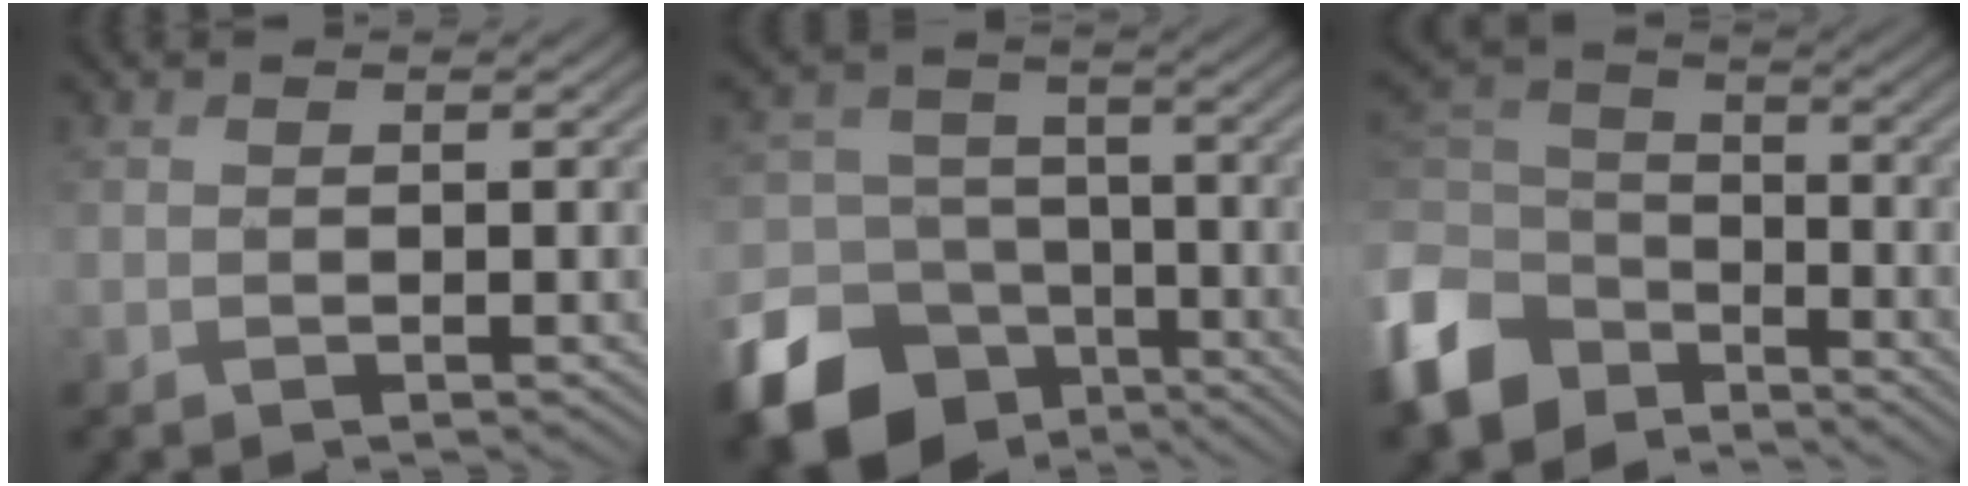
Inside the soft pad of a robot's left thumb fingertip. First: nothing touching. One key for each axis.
{"total": 16.7, "fx": -9.4, "fy": 12.5, "fz": 5.9, "tx": -0.184, "ty": -0.062, "tz": -0.159}
{"total": 11.8, "fx": -6.9, "fy": 8.1, "fz": 5.1, "tx": -0.165, "ty": -0.016, "tz": -0.145}